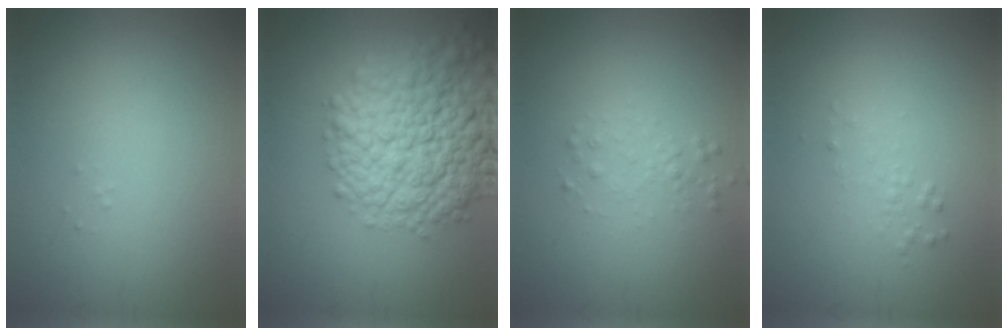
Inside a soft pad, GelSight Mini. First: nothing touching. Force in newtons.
{"total": 11.0, "press": 11.0, "slide": 0.5}
{"total": 1.2, "press": 1.2, "slide": 0.0}
{"total": 0.9, "press": 0.9, "slide": 0.0}